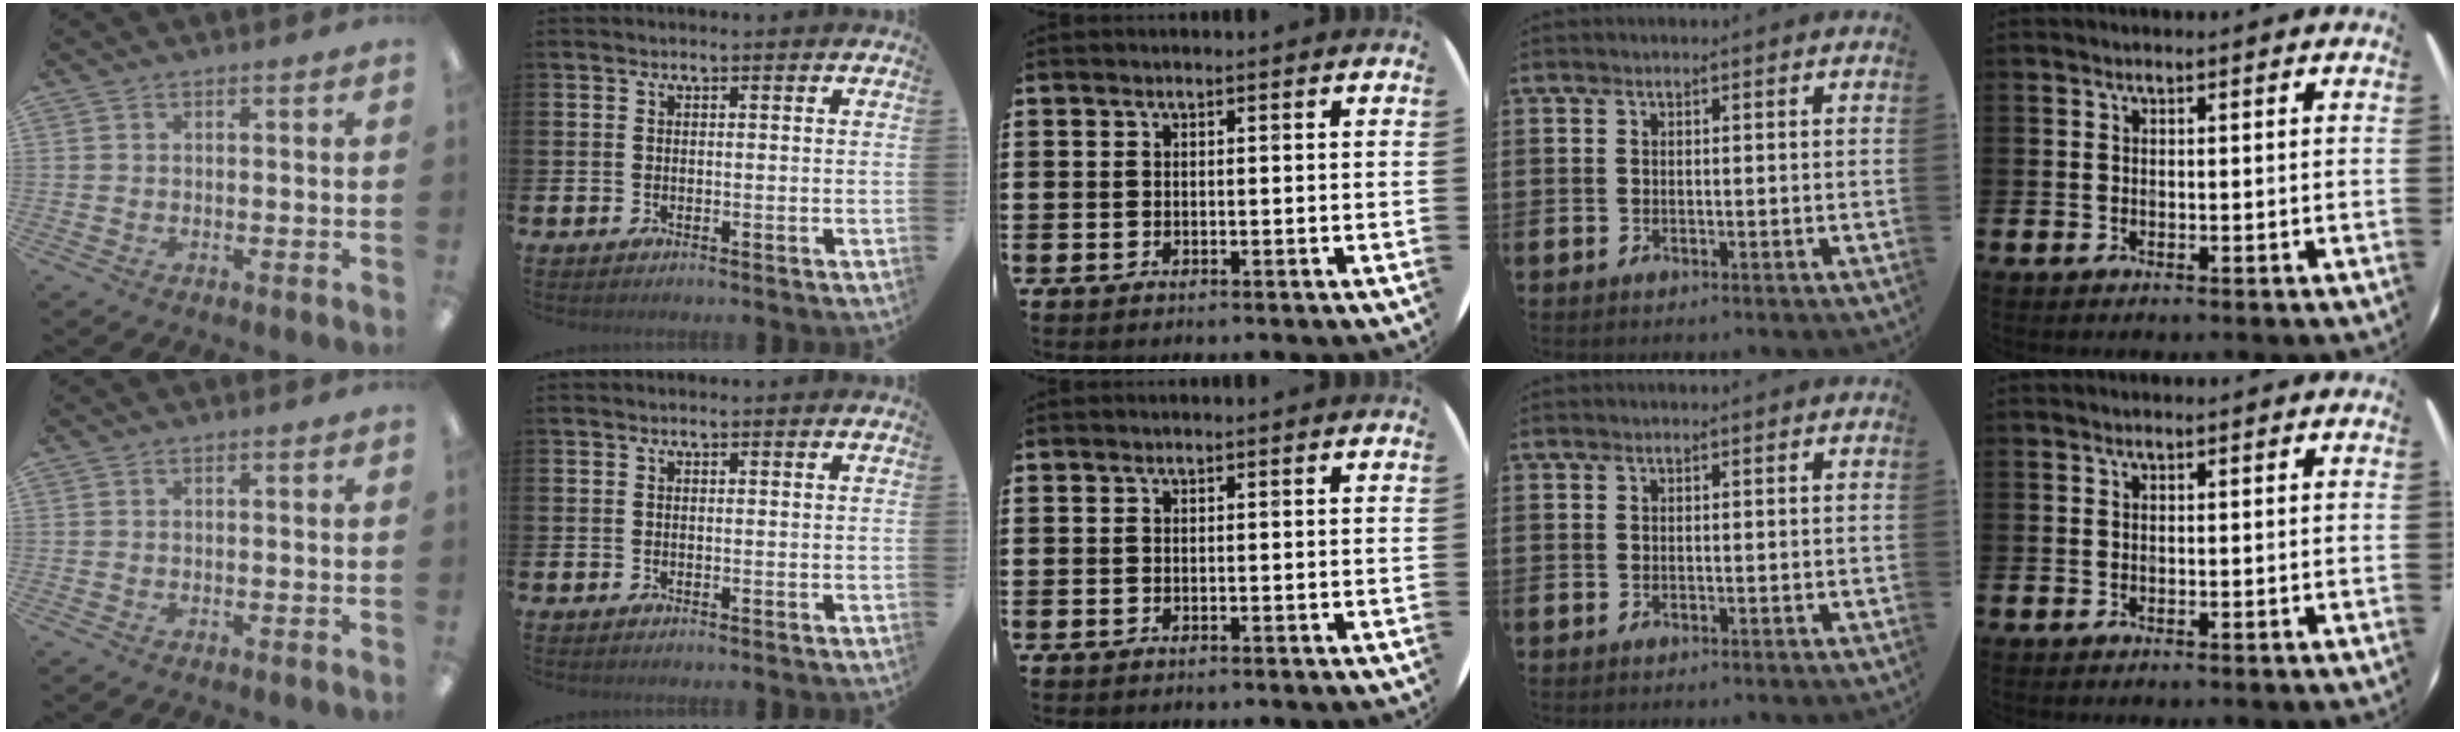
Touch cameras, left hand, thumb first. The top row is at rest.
{}